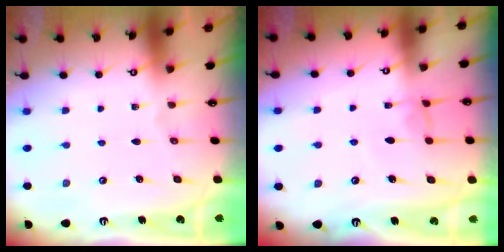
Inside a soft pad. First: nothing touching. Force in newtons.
{"total": 1.5, "press": 1.4, "slide": 0.4}